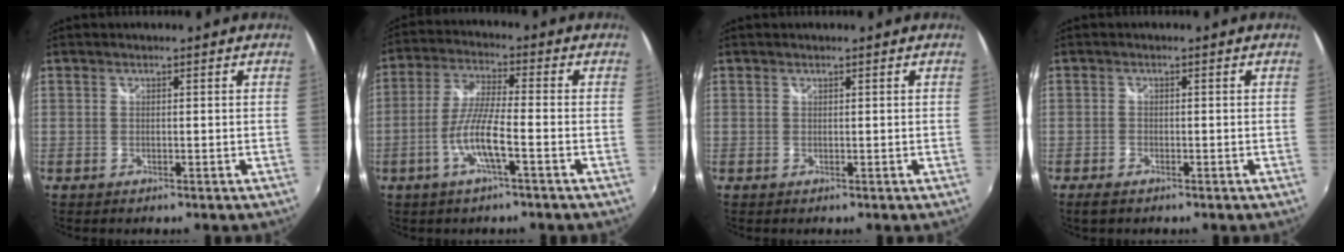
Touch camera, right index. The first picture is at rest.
{"total": 8.3, "force": [-3.4, 0.6, 7.5], "torque": [-0.159, -0.001, -0.067]}
{"total": 0.0}
{"total": 2.6, "force": [-1.9, 1.1, 1.3], "torque": [-0.033, -0.008, -0.037]}